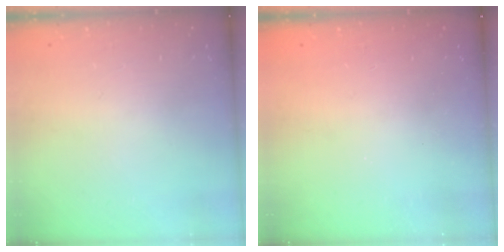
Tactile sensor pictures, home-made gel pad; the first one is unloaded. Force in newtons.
{"total": 2.4, "press": 2.3, "slide": 0.8}